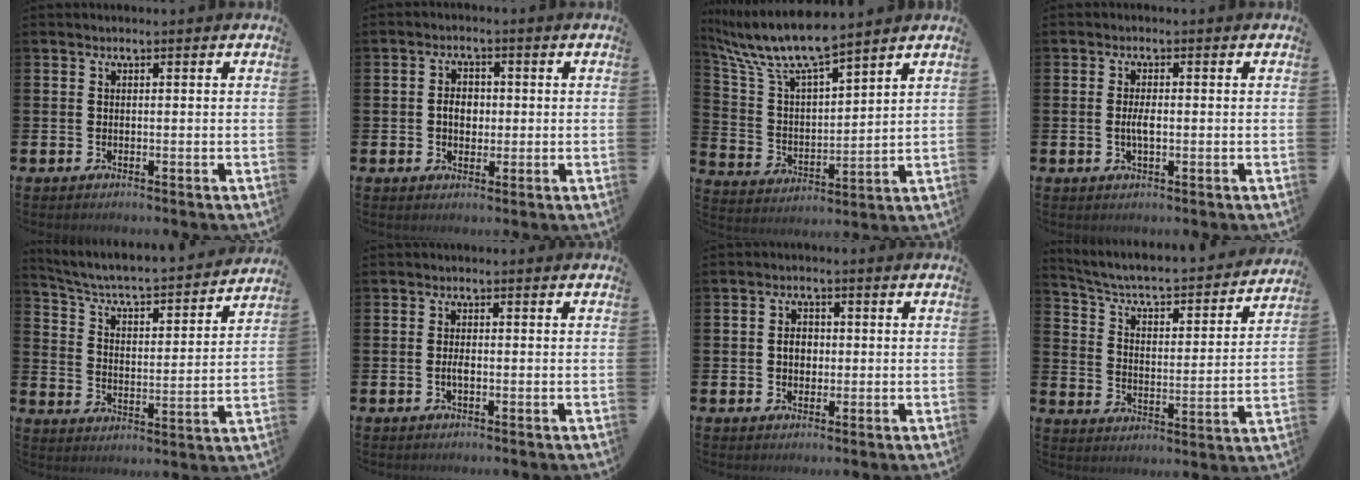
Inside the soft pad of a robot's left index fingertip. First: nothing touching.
{"total": 3.2, "force": [-0.1, 2.4, 2.2], "torque": [-0.028, 0.004, -0.009]}
{"total": 9.2, "force": [8.2, 1.4, 3.9], "torque": [-0.115, -0.044, 0.144]}
{"total": 2.5, "force": [-0.3, 0.9, 2.3], "torque": [-0.043, 0.000, -0.006]}
{"total": 5.4, "force": [4.9, 0.9, 2.0], "torque": [-0.070, -0.046, 0.074]}
{"total": 1.5, "force": [-0.4, 0.5, 1.3], "torque": [-0.023, 0.001, -0.008]}
{"total": 2.7, "force": [-0.1, 2.1, 1.7], "torque": [-0.018, 0.003, -0.008]}
{"total": 5.4, "force": [4.8, 1.3, 2.3], "torque": [-0.074, -0.041, 0.072]}